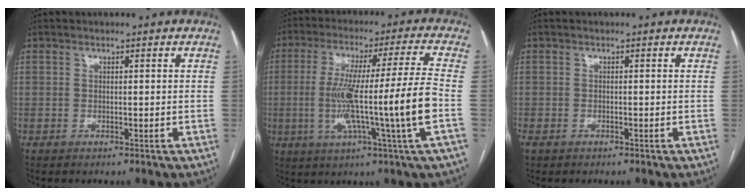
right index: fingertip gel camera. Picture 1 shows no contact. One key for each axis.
{"total": 16.2, "fx": -2.8, "fy": -1.9, "fz": 15.9, "tx": -0.287, "ty": -0.006, "tz": -0.052}
{"total": 1.1, "fx": -0.8, "fy": 0.6, "fz": 0.5, "tx": -0.014, "ty": -0.002, "tz": -0.010}